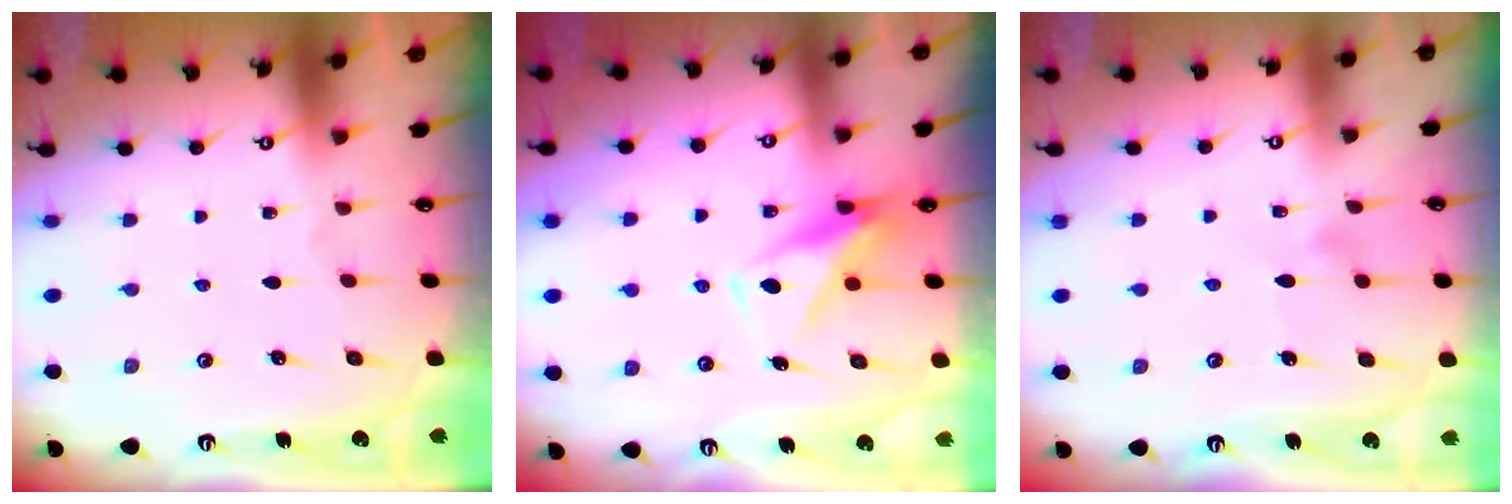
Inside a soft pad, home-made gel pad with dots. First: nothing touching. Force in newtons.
{"total": 8.5, "press": 8.5, "slide": 0.8}
{"total": 6.3, "press": 6.3, "slide": 0.3}